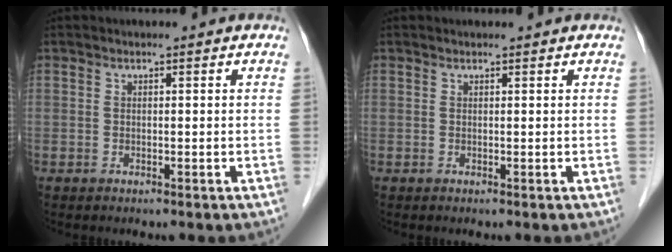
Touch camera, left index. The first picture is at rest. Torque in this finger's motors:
{"motor_torque": [0.28, -0.12, -0.02, -0.01]}